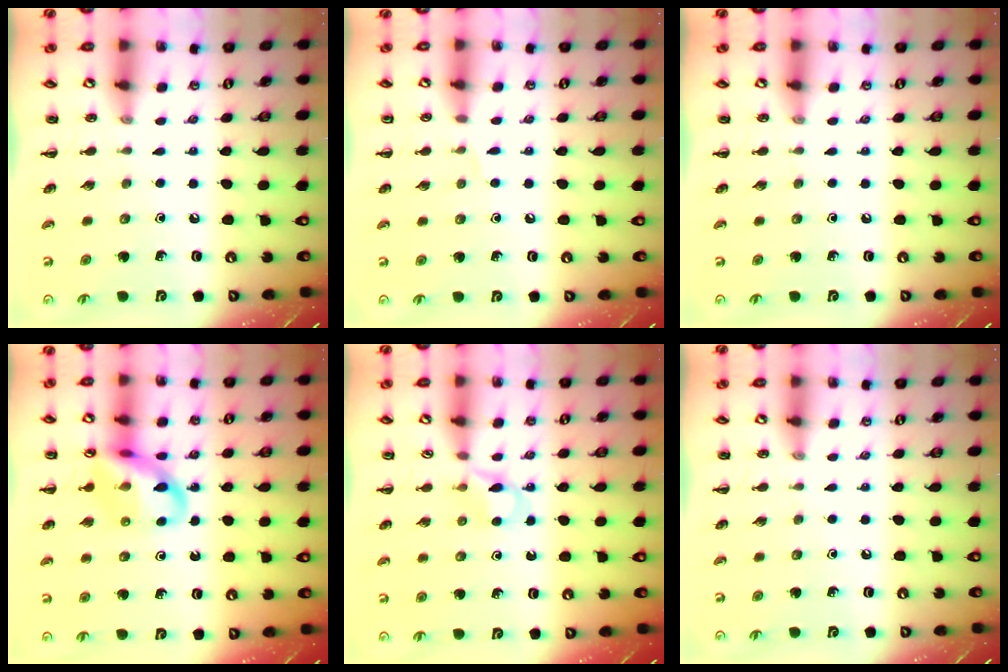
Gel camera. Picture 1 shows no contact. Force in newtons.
{"total": 2.7, "press": 2.5, "slide": 1.0}
{"total": 0.0}
{"total": 13.1, "press": 12.9, "slide": 2.2}
{"total": 3.8, "press": 3.6, "slide": 1.3}
{"total": 0.0}